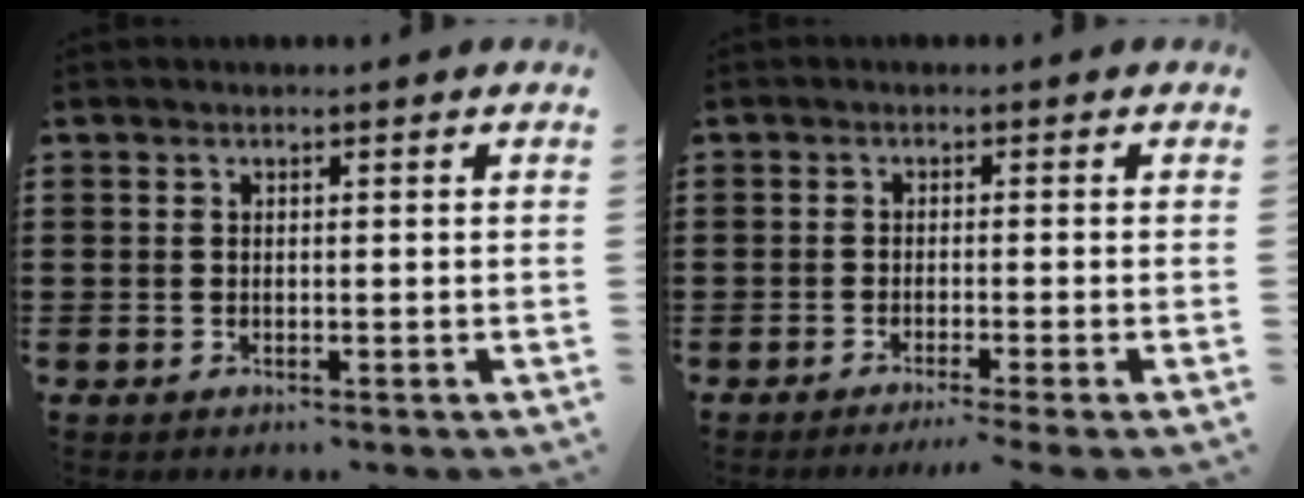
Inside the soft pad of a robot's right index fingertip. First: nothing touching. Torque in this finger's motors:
{"motor_torque": [0.59, 1.55, 0.05, 0.05]}